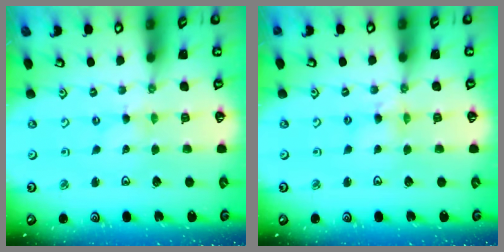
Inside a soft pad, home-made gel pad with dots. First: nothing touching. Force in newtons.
{"total": 3.0, "press": 3.0, "slide": 0.3}